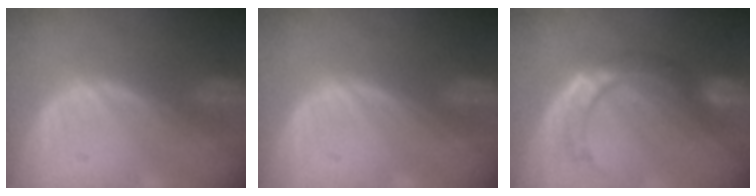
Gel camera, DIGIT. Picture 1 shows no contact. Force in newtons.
{"total": 0.0}
{"total": 8.2, "press": 7.2, "slide": 3.8}